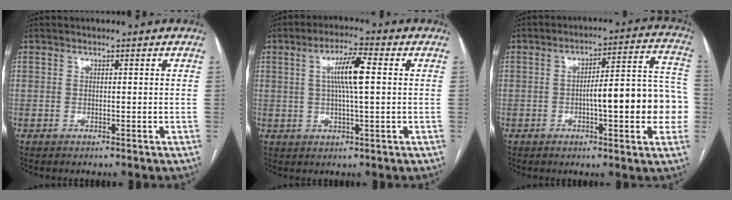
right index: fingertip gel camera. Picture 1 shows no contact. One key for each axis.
{"total": 7.1, "fx": 1.3, "fy": 0.5, "fz": 6.9, "tx": -0.127, "ty": 0.007, "tz": 0.021}
{"total": 14.4, "fx": -2.3, "fy": 2.9, "fz": 13.9, "tx": -0.179, "ty": 0.035, "tz": -0.027}